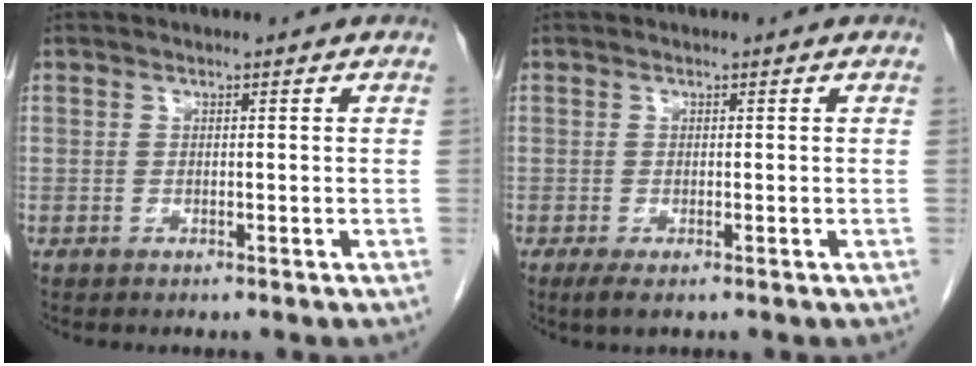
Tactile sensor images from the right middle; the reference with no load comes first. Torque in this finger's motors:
{"motor_torque": [0.81, -0.33, -0.06, 0.01]}